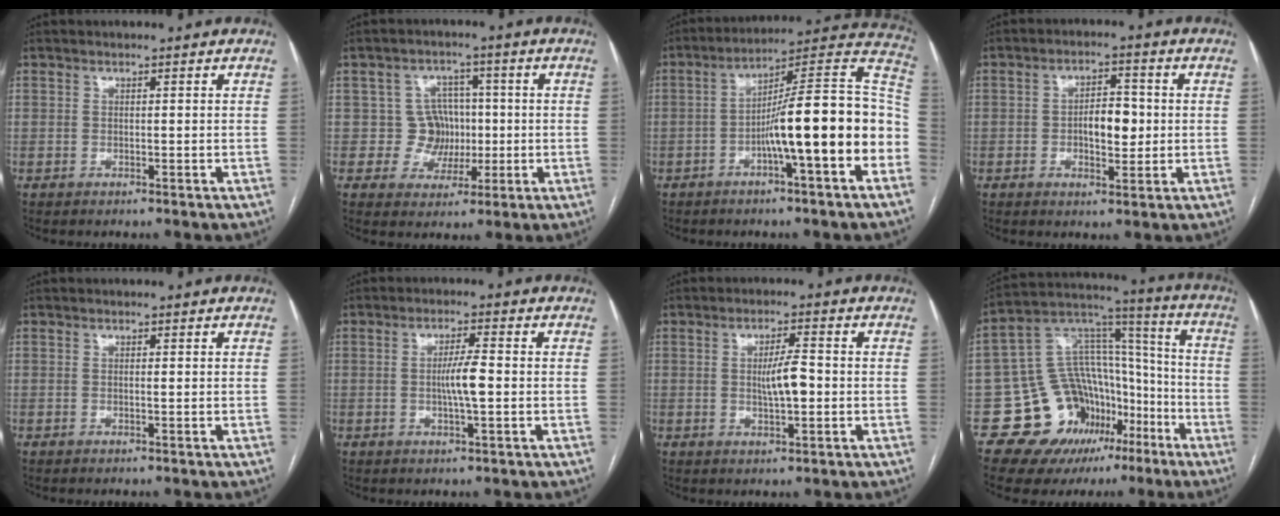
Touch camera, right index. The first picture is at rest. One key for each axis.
{"total": 5.9, "fx": -0.2, "fy": 5.8, "fz": 1.2, "tx": -0.009, "ty": 0.022, "tz": 0.001}
{"total": 17.3, "fx": -4.4, "fy": 1.3, "fz": 16.7, "tx": -0.226, "ty": 0.033, "tz": -0.069}
{"total": 5.9, "fx": -0.3, "fy": 2.7, "fz": 5.2, "tx": -0.083, "ty": 0.009, "tz": -0.002}
{"total": 0.0}
{"total": 4.6, "fx": -0.4, "fy": 0.2, "fz": 4.6, "tx": -0.084, "ty": -0.002, "tz": -0.008}
{"total": 5.0, "fx": -0.3, "fy": 1.0, "fz": 4.9, "tx": -0.085, "ty": 0.001, "tz": -0.003}
{"total": 17.5, "fx": -8.7, "fy": 13.9, "fz": 6.2, "tx": -0.089, "ty": 0.105, "tz": -0.125}